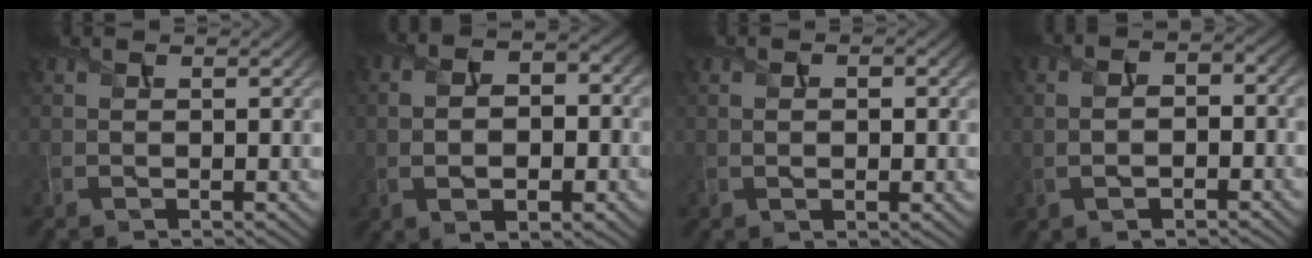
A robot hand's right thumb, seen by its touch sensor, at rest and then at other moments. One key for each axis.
{"total": 7.3, "fx": -1.5, "fy": 4.2, "fz": 5.8, "tx": -0.095, "ty": -0.006, "tz": -0.021}
{"total": 2.8, "fx": 0.3, "fy": 1.5, "fz": 2.3, "tx": -0.019, "ty": -0.007, "tz": 0.000}
{"total": 5.0, "fx": -1.0, "fy": 2.7, "fz": 4.1, "tx": -0.070, "ty": 0.000, "tz": -0.017}